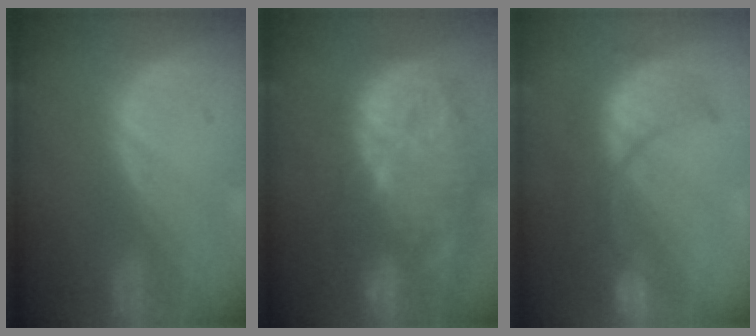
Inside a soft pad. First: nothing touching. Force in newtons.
{"total": 14.4, "press": 12.6, "slide": 7.0}
{"total": 10.3, "press": 9.1, "slide": 4.8}